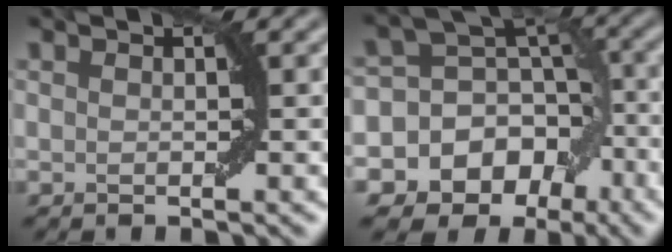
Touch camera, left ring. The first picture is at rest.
{"total": 13.1, "force": [-6.4, 10.6, 4.0], "torque": [-0.068, -0.013, -0.106]}